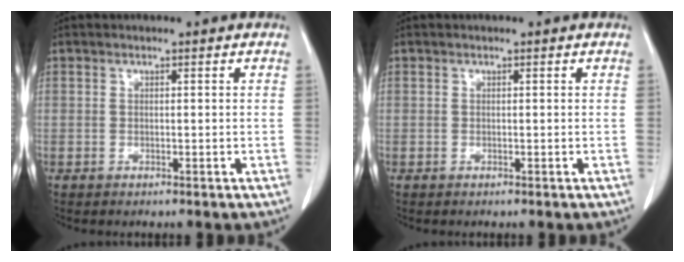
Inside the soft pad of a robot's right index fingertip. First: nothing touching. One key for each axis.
{"total": 0.0}